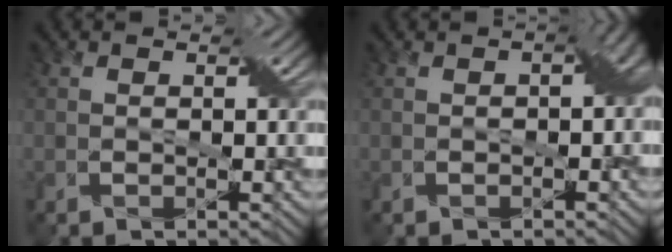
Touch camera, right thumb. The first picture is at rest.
{"total": 3.3, "force": [-0.3, 1.8, 2.7], "torque": [-0.032, 0.000, -0.003]}